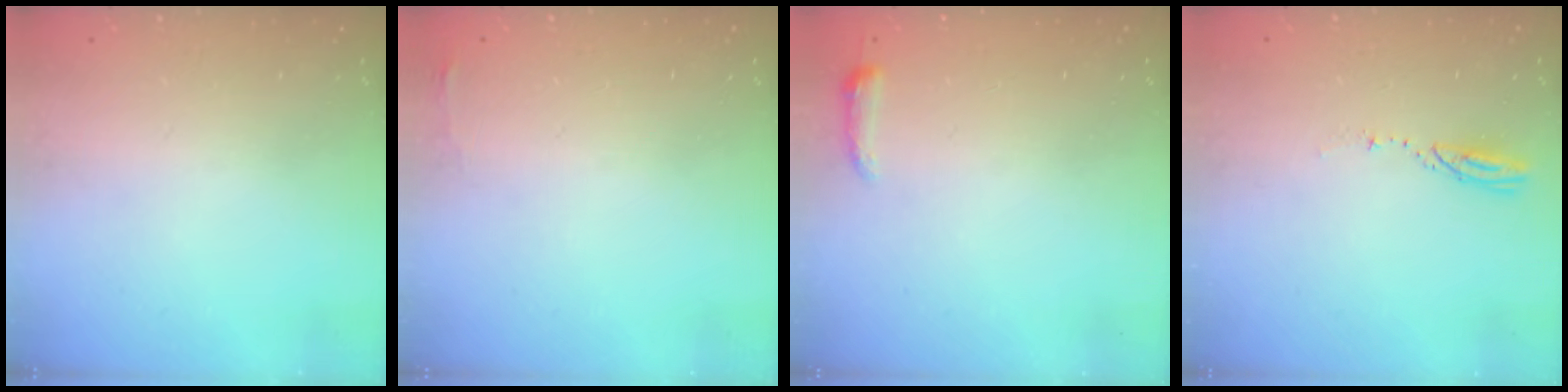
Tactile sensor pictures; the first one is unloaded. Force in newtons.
{"total": 3.3, "press": 3.2, "slide": 0.5}
{"total": 3.3, "press": 3.2, "slide": 0.7}
{"total": 3.2, "press": 3.1, "slide": 0.4}